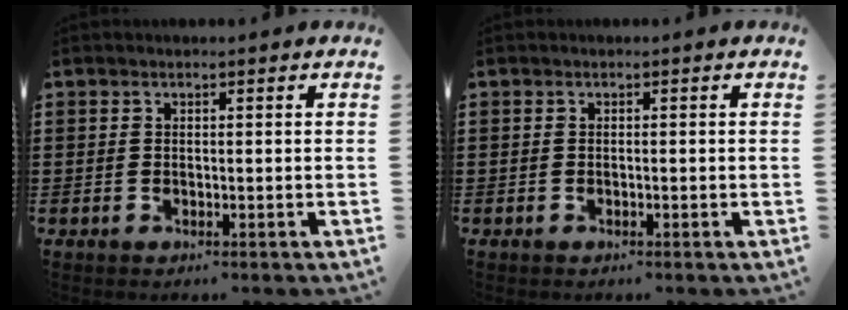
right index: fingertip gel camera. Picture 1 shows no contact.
{"total": 0.0}